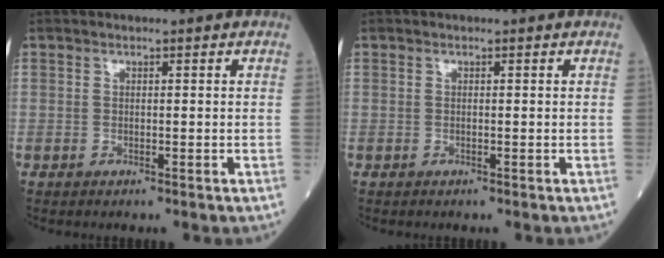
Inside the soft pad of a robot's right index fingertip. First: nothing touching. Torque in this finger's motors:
{"motor_torque": [0.06, 0.02, 0.05, 0.01]}